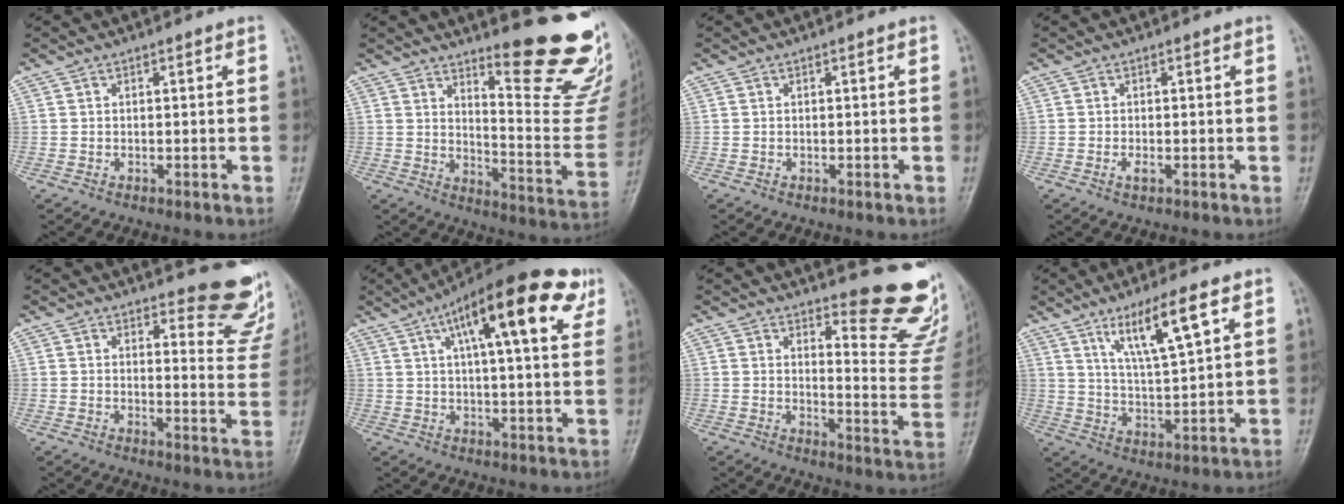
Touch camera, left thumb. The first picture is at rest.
{"total": 19.2, "force": [14.5, 3.4, 12.1], "torque": [-0.126, -0.154, 0.197]}
{"total": 0.0}
{"total": 1.2, "force": [-0.3, 0.6, 1.0], "torque": [-0.018, -0.002, -0.006]}
{"total": 11.0, "force": [9.5, 3.6, 4.3], "torque": [-0.016, -0.085, 0.092]}
{"total": 20.0, "force": [9.4, 5.8, 16.7], "torque": [-0.235, 0.001, 0.135]}
{"total": 14.1, "force": [11.8, 3.2, 7.0], "torque": [-0.051, -0.130, 0.141]}
{"total": 11.0, "force": [6.1, 1.9, 9.0], "torque": [-0.159, -0.030, 0.116]}